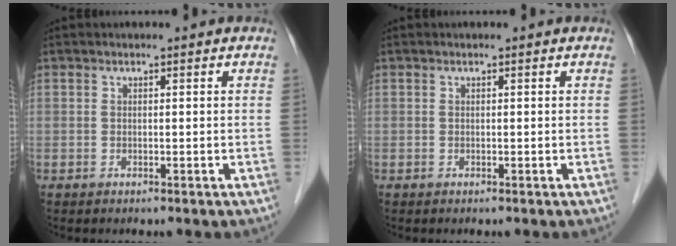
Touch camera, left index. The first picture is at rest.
{"total": 0.0}